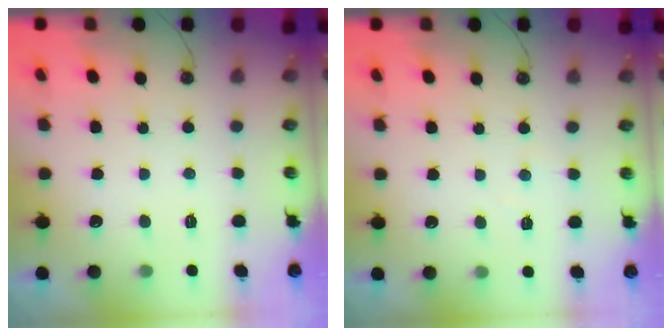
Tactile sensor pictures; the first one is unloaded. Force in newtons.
{"total": 2.1, "press": 2.1, "slide": 0.4}